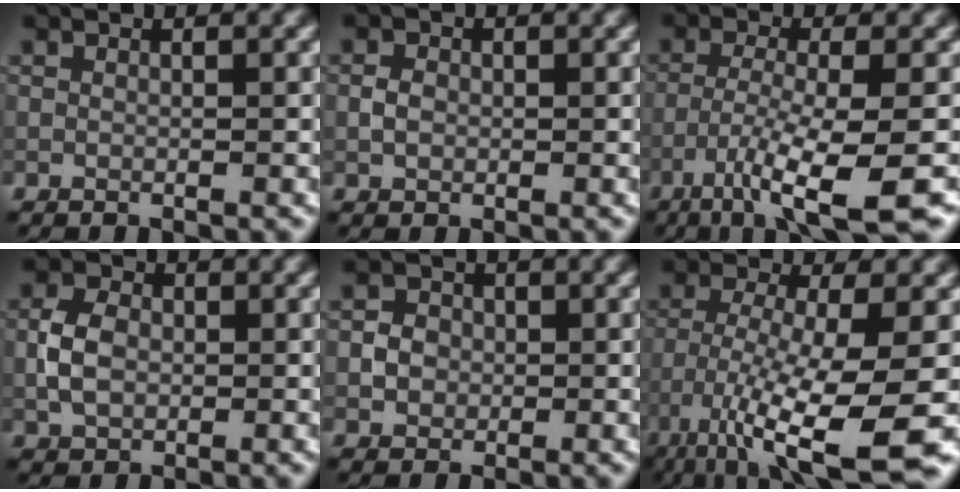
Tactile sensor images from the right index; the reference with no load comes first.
{"total": 1.5, "force": [-0.1, 1.2, 0.9], "torque": [-0.017, 0.001, -0.007]}
{"total": 7.7, "force": [-4.3, 1.2, 6.2], "torque": [-0.105, -0.008, -0.083]}
{"total": 3.5, "force": [-0.3, 2.6, 2.4], "torque": [-0.048, 0.004, -0.010]}
{"total": 1.9, "force": [-0.2, 1.8, 0.7], "torque": [-0.004, -0.002, -0.005]}
{"total": 11.3, "force": [-5.7, 2.4, 9.4], "torque": [-0.174, -0.020, -0.094]}